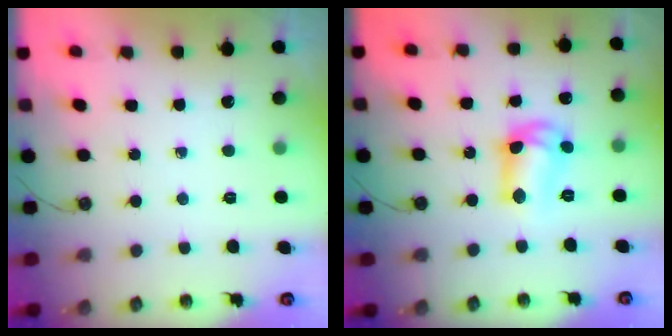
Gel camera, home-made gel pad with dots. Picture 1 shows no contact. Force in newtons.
{"total": 11.1, "press": 10.4, "slide": 3.9}